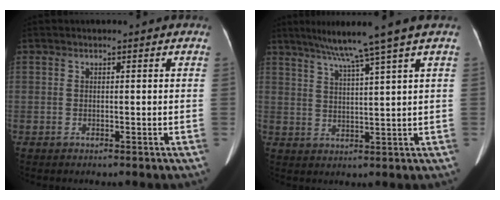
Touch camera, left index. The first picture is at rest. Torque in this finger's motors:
{"motor_torque": [0.28, -0.31, 0.04, 0.11]}